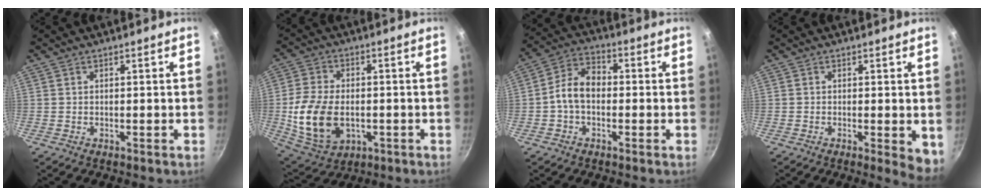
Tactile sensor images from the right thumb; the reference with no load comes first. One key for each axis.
{"total": 14.3, "fx": -2.2, "fy": 9.4, "fz": 10.6, "tx": -0.196, "ty": 0.004, "tz": -0.028}
{"total": 7.9, "fx": -0.9, "fy": 5.5, "fz": 5.6, "tx": -0.083, "ty": 0.032, "tz": -0.033}
{"total": 4.6, "fx": -0.6, "fy": 1.6, "fz": 4.2, "tx": -0.046, "ty": -0.008, "tz": -0.008}